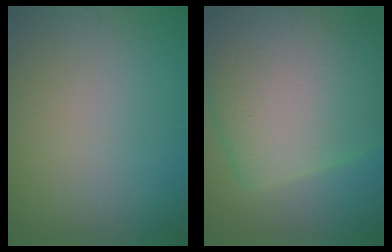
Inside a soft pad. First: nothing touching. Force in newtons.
{"total": 13.3, "press": 13.2, "slide": 0.7}